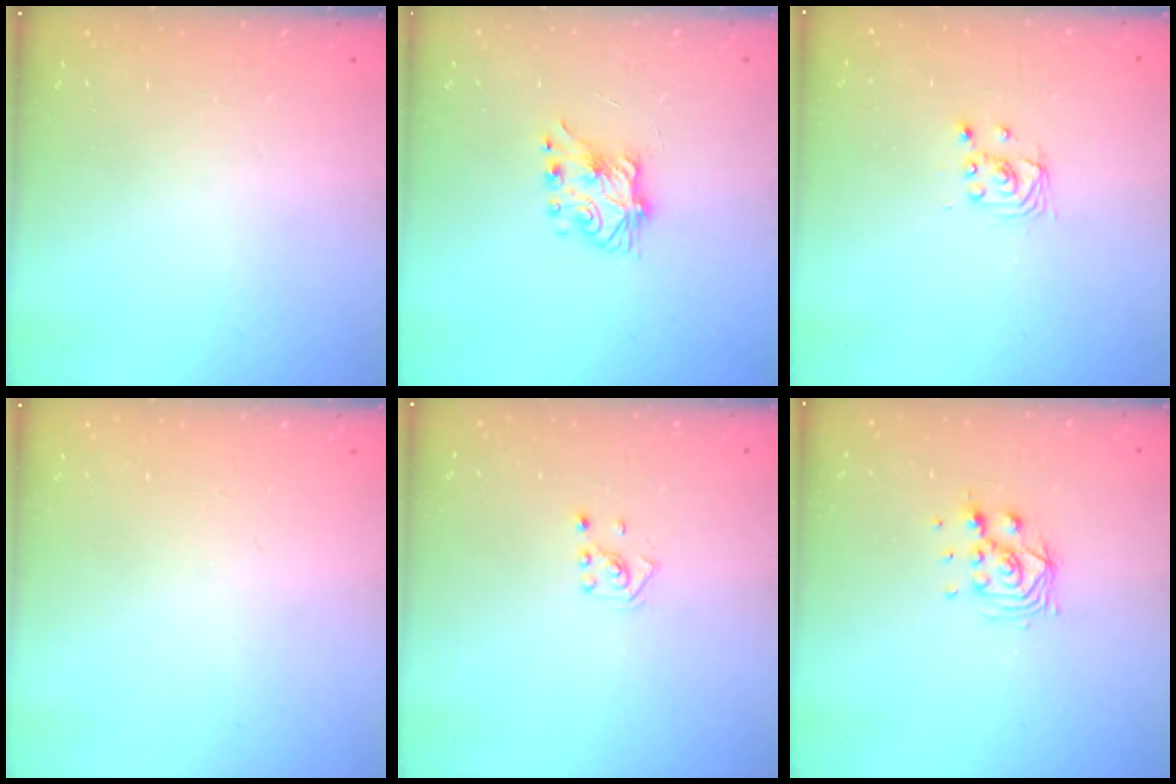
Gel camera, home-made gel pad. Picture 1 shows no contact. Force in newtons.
{"total": 7.1, "press": 7.1, "slide": 0.5}
{"total": 2.8, "press": 2.8, "slide": 0.1}
{"total": 0.0}
{"total": 2.2, "press": 2.2, "slide": 0.6}
{"total": 8.2, "press": 8.1, "slide": 0.5}